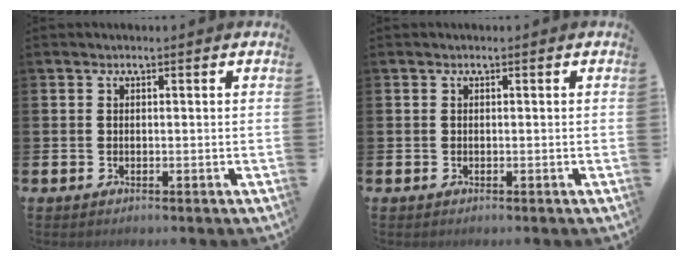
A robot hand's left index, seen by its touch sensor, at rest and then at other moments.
{"total": 0.0}